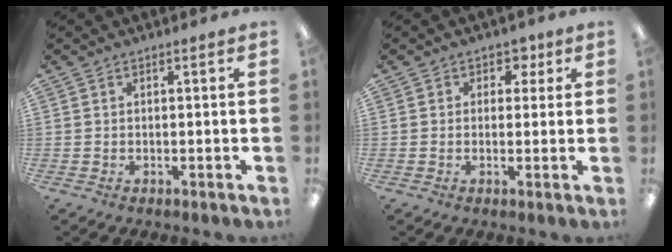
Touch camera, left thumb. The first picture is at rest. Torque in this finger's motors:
{"motor_torque": [0.17, 0.15, -0.44, 0.31, -0.04]}